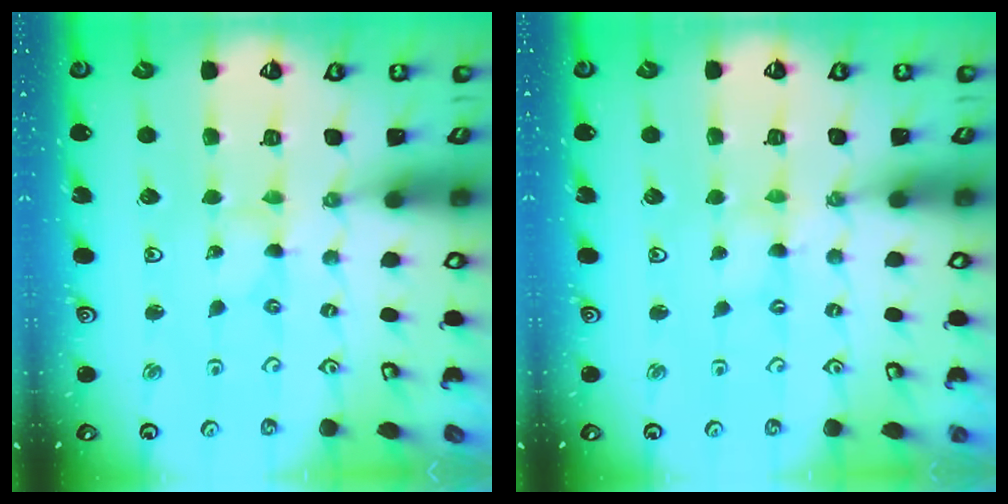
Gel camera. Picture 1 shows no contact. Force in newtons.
{"total": 0.0}